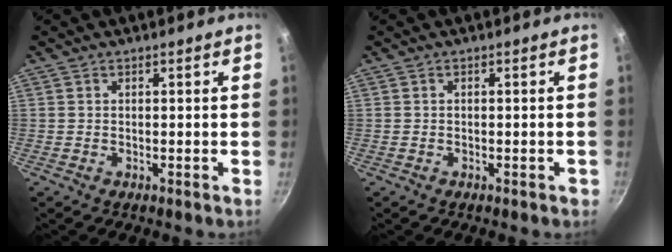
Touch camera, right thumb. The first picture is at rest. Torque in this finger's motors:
{"motor_torque": [-0.29, 0.06, -0.01, -0.15, -0.03]}